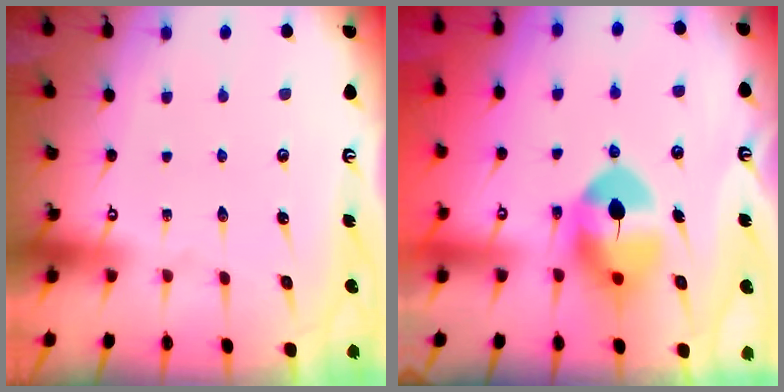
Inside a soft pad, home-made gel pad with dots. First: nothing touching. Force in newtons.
{"total": 9.6, "press": 9.5, "slide": 1.4}